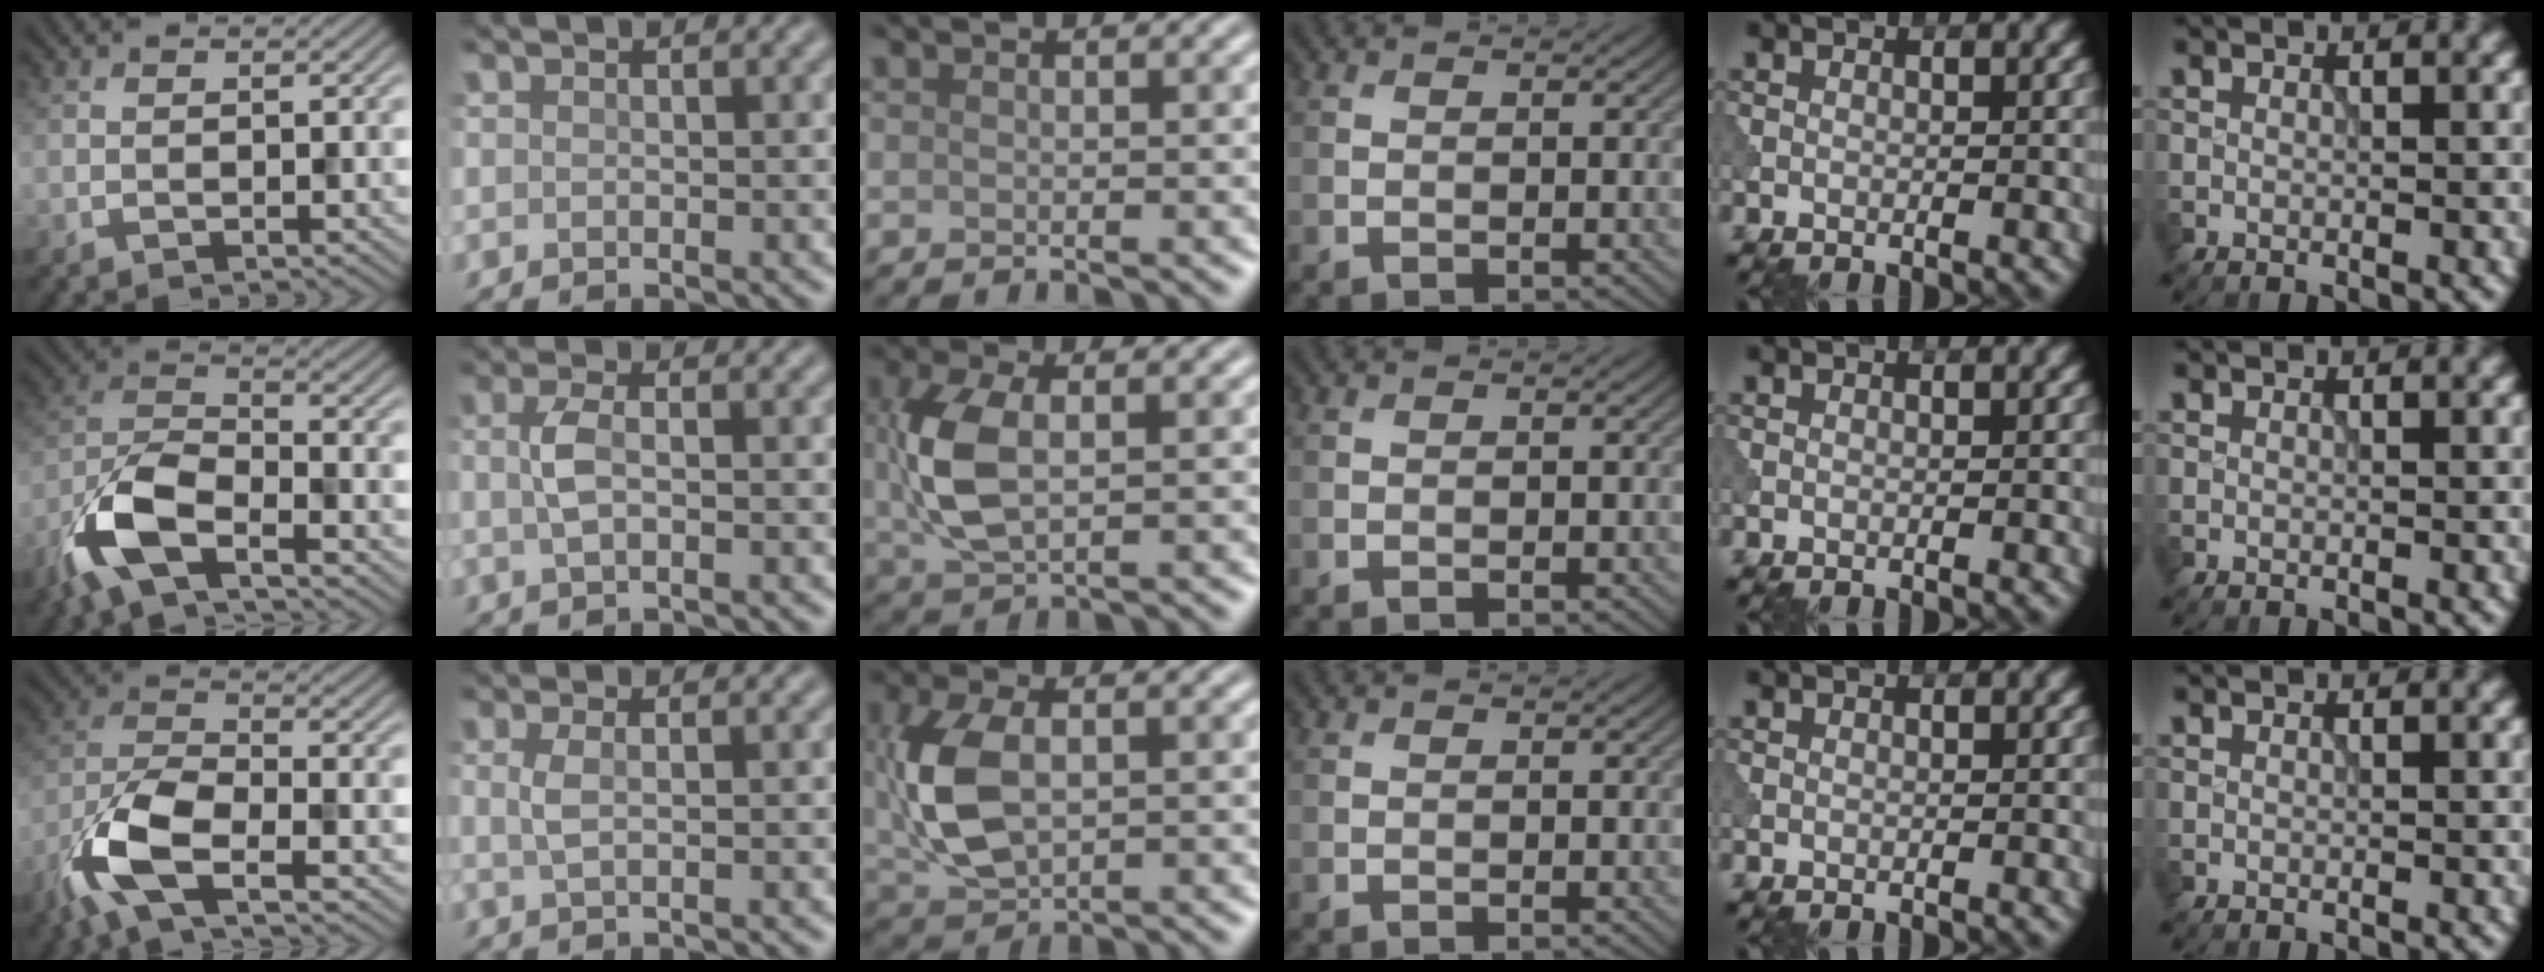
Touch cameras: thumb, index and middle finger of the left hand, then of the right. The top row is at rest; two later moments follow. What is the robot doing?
{"motion": "wipe", "object": "makeup brush"}